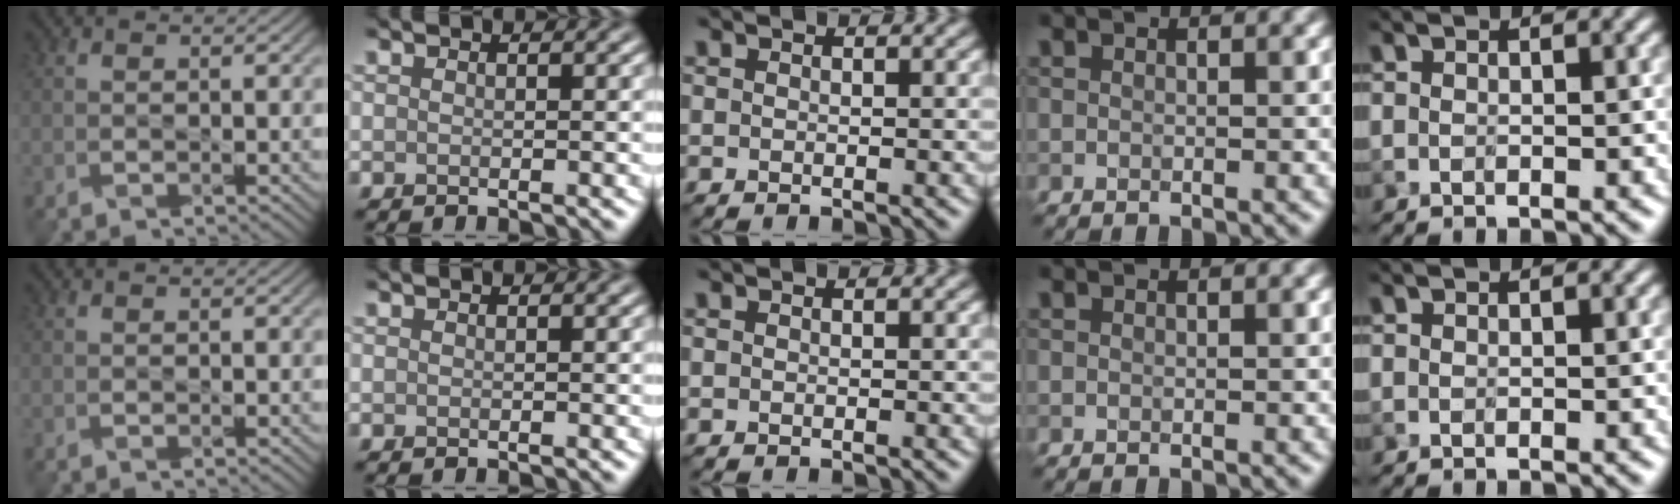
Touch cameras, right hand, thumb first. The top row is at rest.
{}